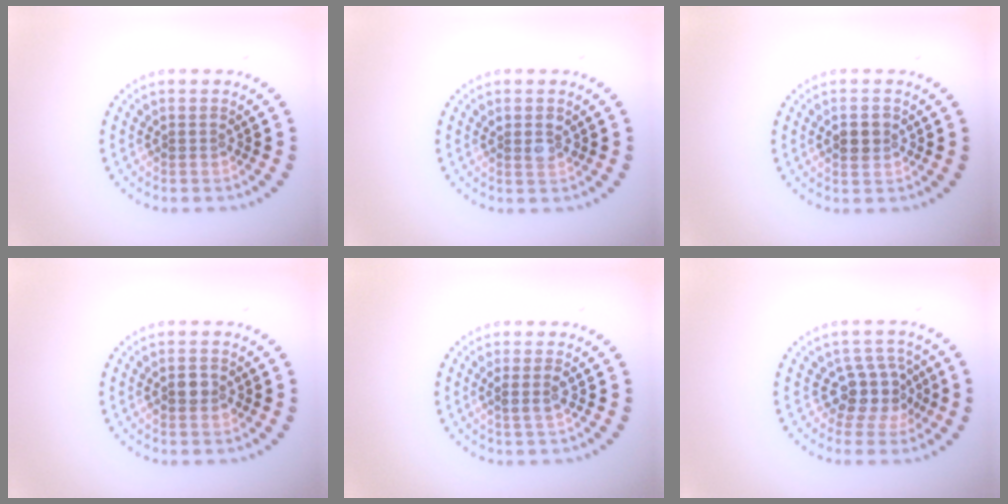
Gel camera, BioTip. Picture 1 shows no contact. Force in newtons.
{"total": 1.0, "press": 0.9, "slide": 0.5}
{"total": 2.3, "press": 2.3, "slide": 0.0}
{"total": 2.2, "press": 2.2, "slide": 0.2}
{"total": 1.6, "press": 1.2, "slide": 1.0}
{"total": 3.7, "press": 3.1, "slide": 2.1}